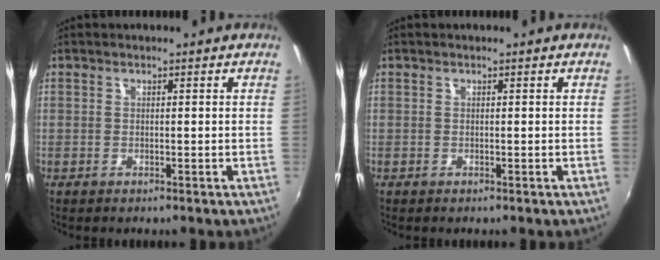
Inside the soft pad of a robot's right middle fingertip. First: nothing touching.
{"total": 0.0}